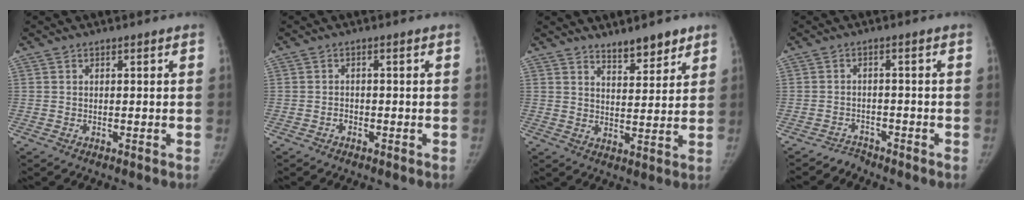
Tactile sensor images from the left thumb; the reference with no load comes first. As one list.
[{"total": 1.1, "force": [-0.8, 0.8, 0.1], "torque": [0.006, 0.008, -0.015]}, {"total": 6.4, "force": [5.3, 2.2, 3.0], "torque": [-0.015, -0.040, 0.080]}, {"total": 2.5, "force": [-2.2, 0.5, -1.0], "torque": [0.030, 0.008, -0.041]}]